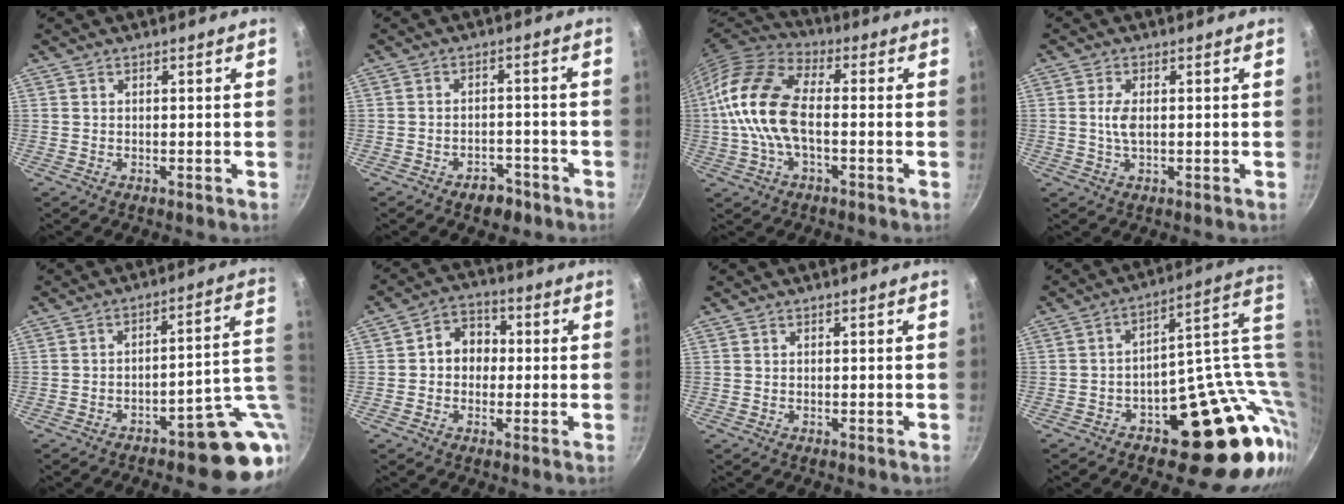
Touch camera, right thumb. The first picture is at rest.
{"total": 4.9, "force": [-3.3, 2.8, 2.3], "torque": [-0.016, 0.031, -0.037]}
{"total": 15.4, "force": [-1.0, 8.4, 12.9], "torque": [-0.246, 0.035, -0.037]}
{"total": 3.4, "force": [0.2, 1.5, 3.0], "torque": [-0.064, 0.002, 0.001]}
{"total": 14.2, "force": [-5.0, 5.8, 11.9], "torque": [-0.082, 0.038, -0.063]}
{"total": 7.2, "force": [0.1, 6.1, 4.0], "torque": [-0.021, 0.018, -0.011]}
{"total": 0.0}
{"total": 21.3, "force": [4.1, 13.5, 16.0], "torque": [-0.132, 0.008, 0.076]}